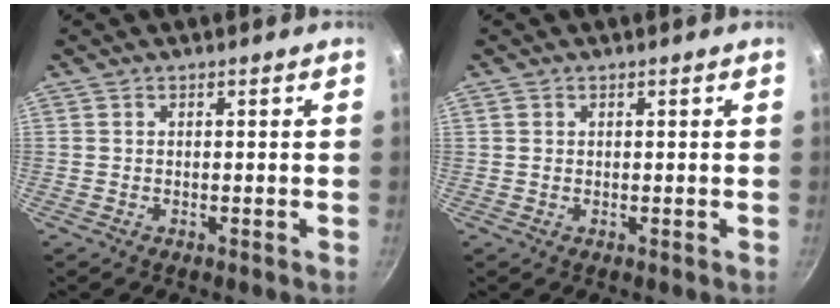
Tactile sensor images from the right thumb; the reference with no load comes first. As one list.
[{"total": 0.7, "force": [0.2, 0.7, 0.2], "torque": [-0.003, 0.001, 0.002]}]